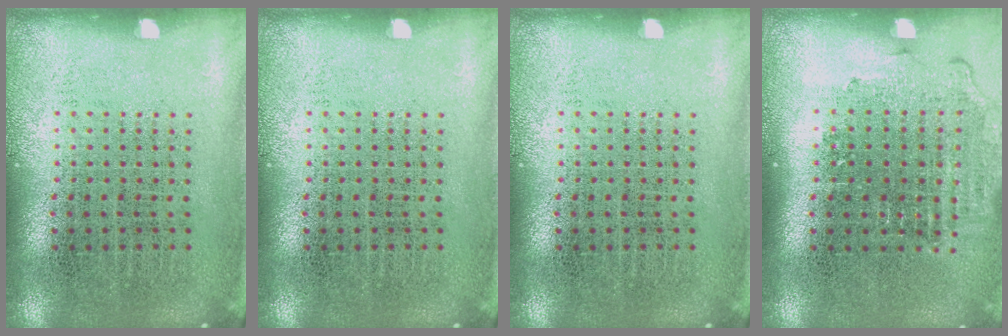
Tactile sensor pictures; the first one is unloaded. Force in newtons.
{"total": 0.0}
{"total": 0.0}
{"total": 1.3, "press": 1.1, "slide": 0.6}